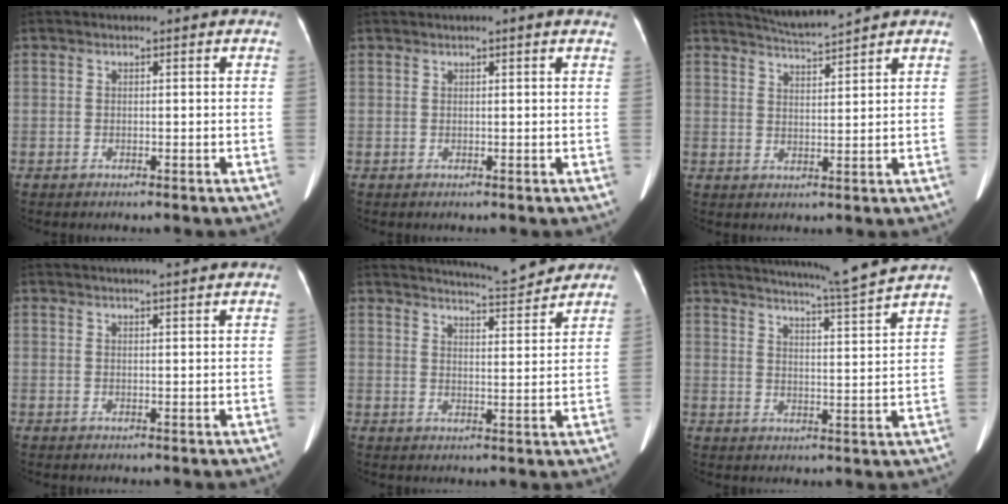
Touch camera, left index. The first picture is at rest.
{"total": 1.5, "force": [1.1, -0.2, 1.0], "torque": [-0.017, 0.012, 0.018]}
{"total": 4.8, "force": [4.5, -1.4, 0.7], "torque": [-0.019, -0.004, 0.084]}
{"total": 6.5, "force": [5.7, 0.0, 3.0], "torque": [-0.044, 0.019, 0.069]}
{"total": 9.4, "force": [9.0, 0.3, 2.7], "torque": [-0.042, 0.003, 0.122]}
{"total": 13.1, "force": [11.8, -2.6, 5.1], "torque": [-0.092, -0.035, 0.162]}